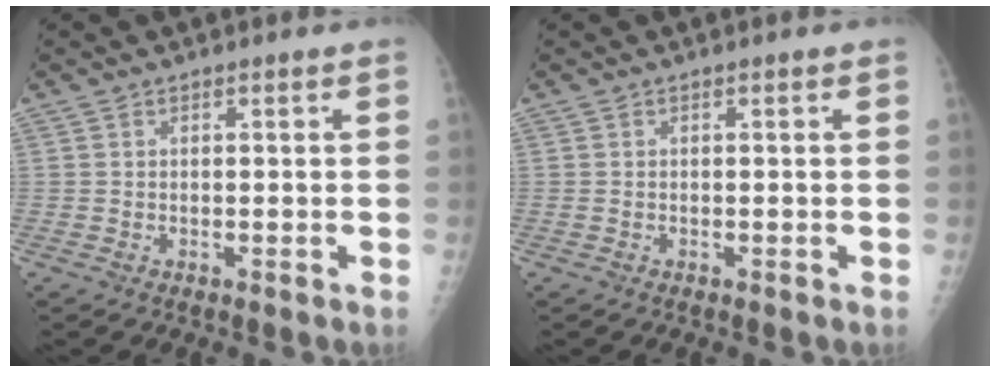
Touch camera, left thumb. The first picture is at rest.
{"total": 0.0}